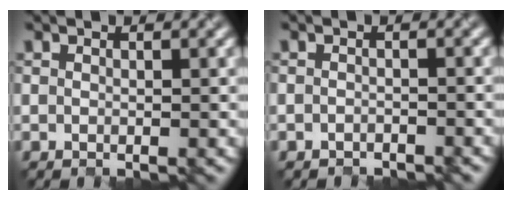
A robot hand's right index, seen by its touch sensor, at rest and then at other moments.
{"total": 2.0, "force": [-1.9, -0.4, -0.6], "torque": [0.002, -0.003, -0.028]}